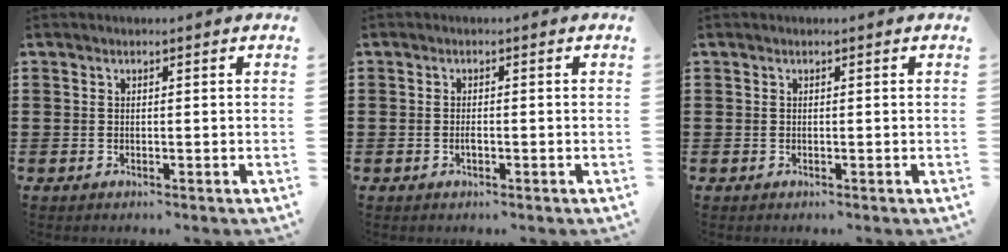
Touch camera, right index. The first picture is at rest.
{"total": 1.2, "force": [-0.4, 0.4, 1.1], "torque": [-0.021, -0.003, -0.006]}
{"total": 0.0}